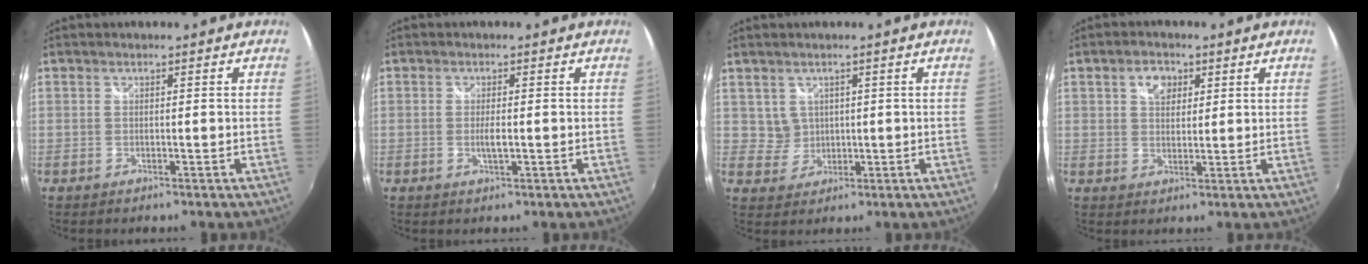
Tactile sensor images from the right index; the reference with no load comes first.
{"total": 2.2, "force": [-0.4, 0.4, 2.1], "torque": [-0.039, -0.006, -0.006]}
{"total": 3.1, "force": [1.2, 2.8, 0.1], "torque": [0.003, 0.007, 0.026]}
{"total": 4.5, "force": [1.9, 3.1, 2.5], "torque": [-0.034, 0.012, 0.034]}